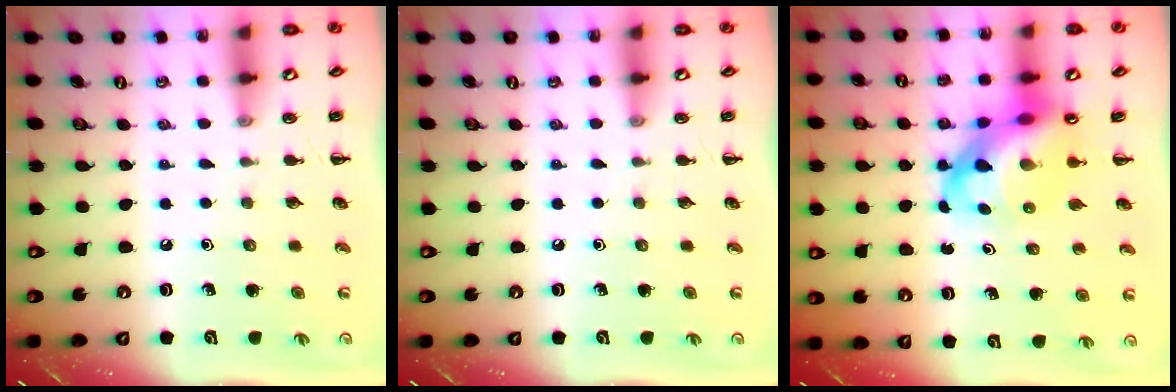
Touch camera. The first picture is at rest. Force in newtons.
{"total": 0.0}
{"total": 13.1, "press": 12.6, "slide": 3.5}